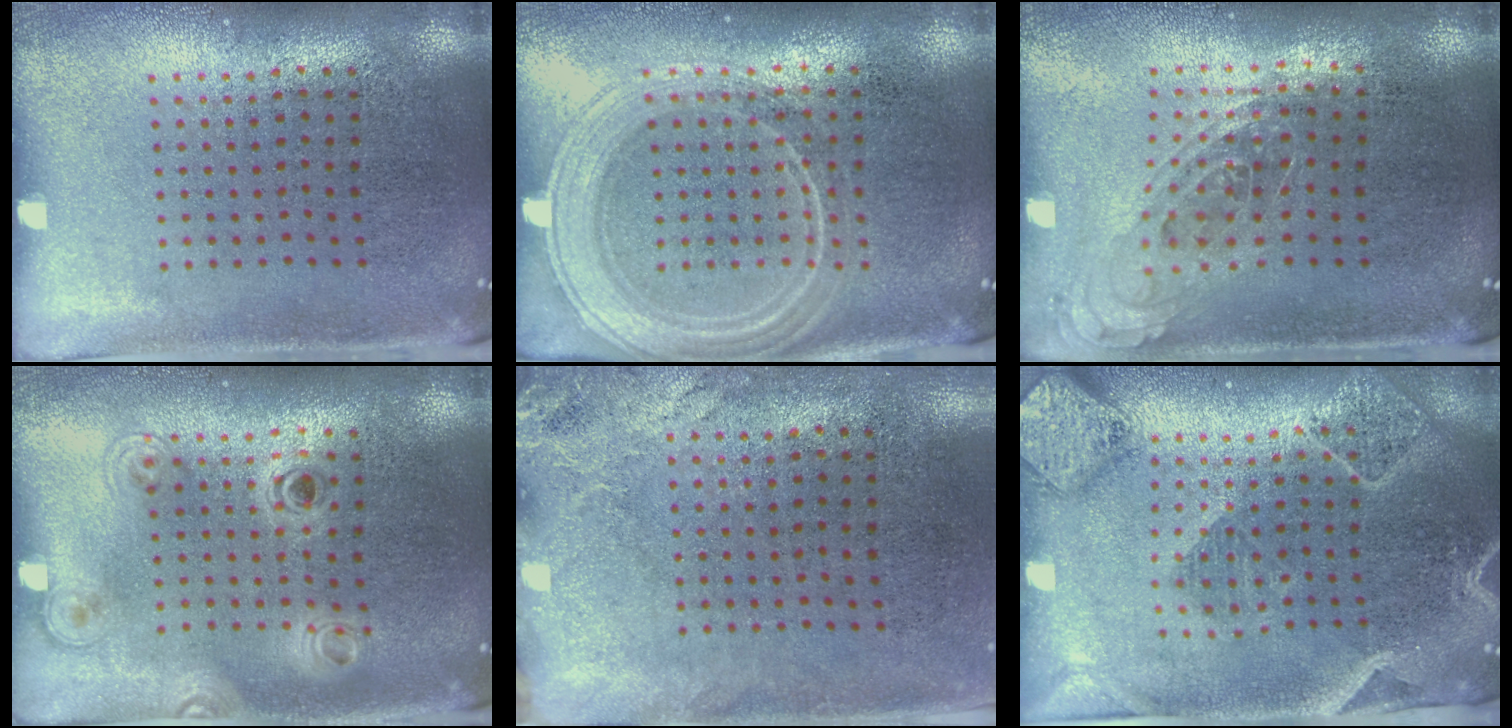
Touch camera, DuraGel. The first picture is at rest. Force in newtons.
{"total": 2.0, "press": 2.0, "slide": 0.3}
{"total": 0.8, "press": 0.7, "slide": 0.3}
{"total": 1.4, "press": 1.2, "slide": 0.7}
{"total": 2.6, "press": 2.1, "slide": 1.5}
{"total": 2.3, "press": 2.1, "slide": 0.9}